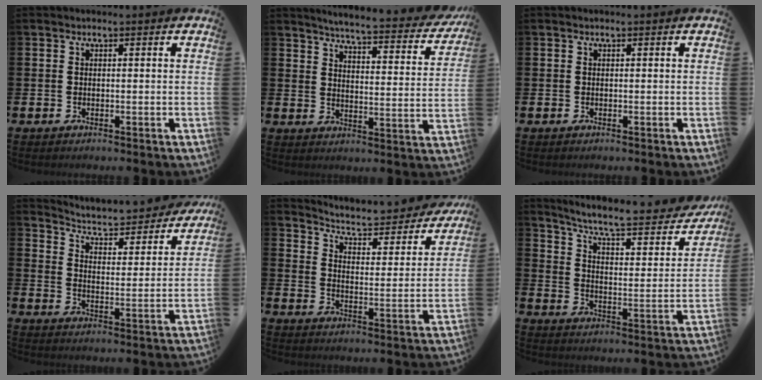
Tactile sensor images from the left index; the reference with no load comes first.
{"total": 4.9, "force": [4.6, 0.3, 1.6], "torque": [-0.046, -0.041, 0.071]}
{"total": 0.0}
{"total": 5.0, "force": [4.7, 1.1, 1.3], "torque": [-0.046, -0.042, 0.070]}
{"total": 5.5, "force": [5.1, 1.1, 1.6], "torque": [-0.052, -0.042, 0.079]}
{"total": 8.0, "force": [6.9, 1.7, 3.6], "torque": [-0.094, -0.049, 0.111]}